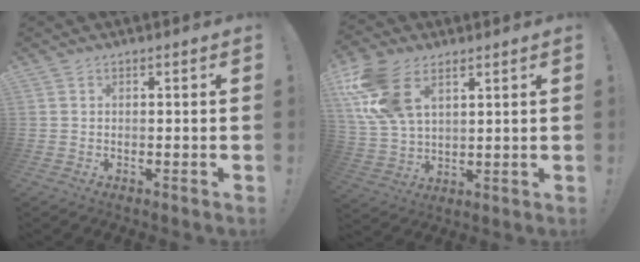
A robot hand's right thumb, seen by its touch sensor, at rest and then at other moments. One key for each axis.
{"total": 15.1, "fx": 7.3, "fy": 9.1, "fz": 9.6, "tx": -0.200, "ty": -0.018, "tz": 0.143}